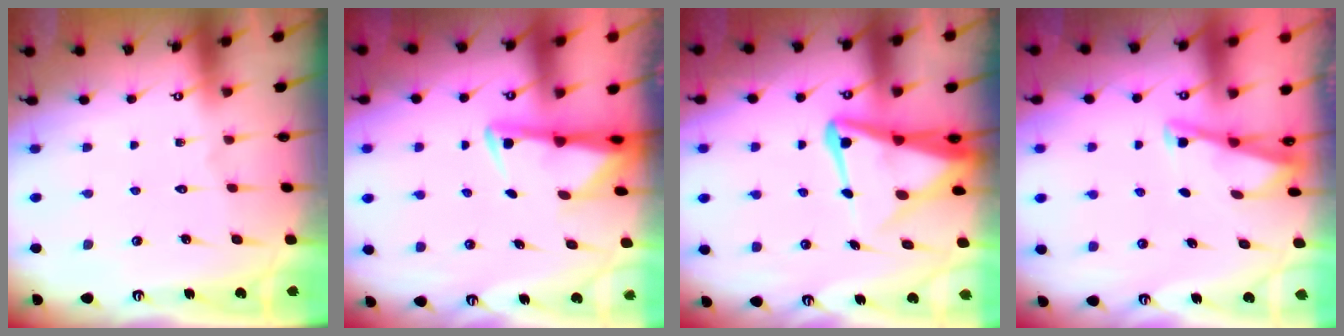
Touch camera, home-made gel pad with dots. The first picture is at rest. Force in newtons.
{"total": 2.9, "press": 2.9, "slide": 0.6}
{"total": 7.9, "press": 7.9, "slide": 0.7}
{"total": 2.7, "press": 2.7, "slide": 0.3}